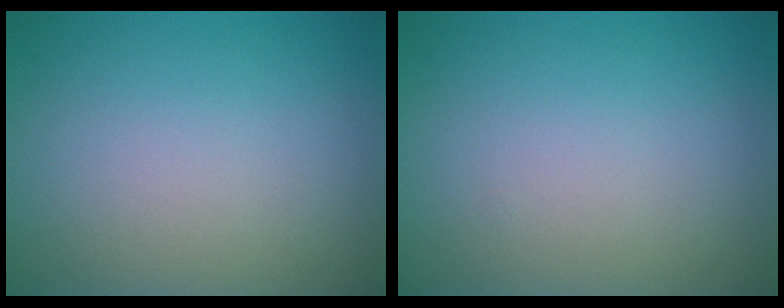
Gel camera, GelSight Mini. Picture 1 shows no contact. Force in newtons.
{"total": 0.0}